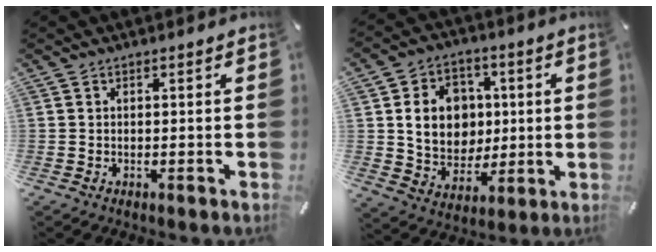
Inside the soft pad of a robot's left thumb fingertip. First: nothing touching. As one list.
[{"total": 12.5, "force": [1.9, 11.0, 5.5], "torque": [-0.093, 0.008, 0.043]}]